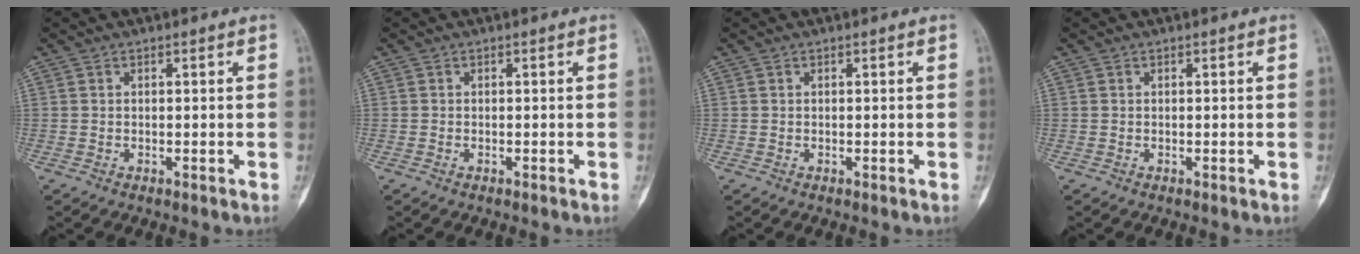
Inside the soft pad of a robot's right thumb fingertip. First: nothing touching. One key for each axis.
{"total": 0.0}
{"total": 0.0}
{"total": 0.0}